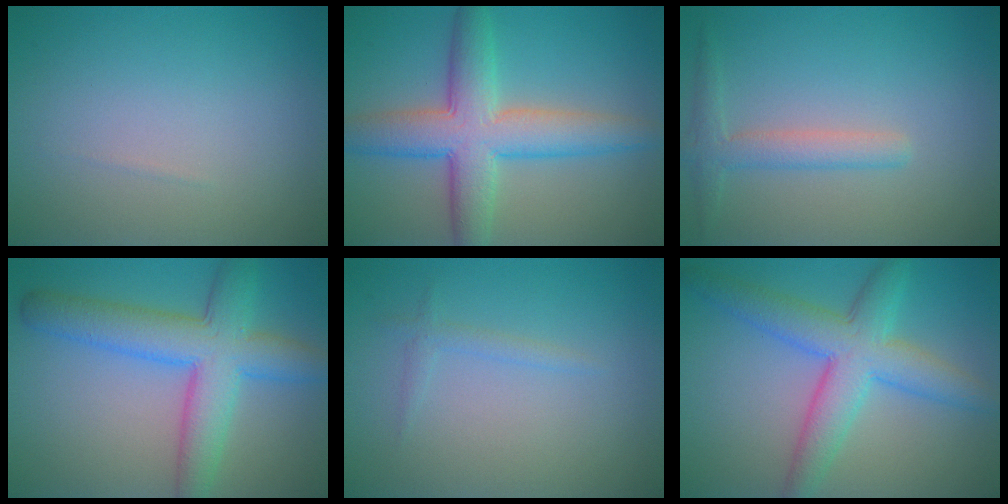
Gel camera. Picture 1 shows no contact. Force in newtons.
{"total": 7.5, "press": 7.5, "slide": 0.1}
{"total": 2.4, "press": 2.4, "slide": 0.1}
{"total": 7.4, "press": 7.4, "slide": 0.3}
{"total": 1.0, "press": 1.0, "slide": 0.1}
{"total": 6.3, "press": 6.3, "slide": 0.0}